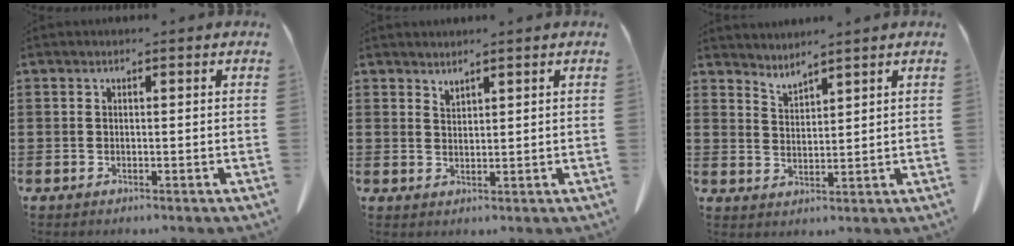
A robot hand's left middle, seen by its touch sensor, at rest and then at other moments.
{"total": 1.6, "force": [1.6, 0.1, 0.0], "torque": [-0.004, -0.002, 0.032]}
{"total": 2.7, "force": [2.7, -0.3, -0.2], "torque": [-0.004, -0.013, 0.053]}